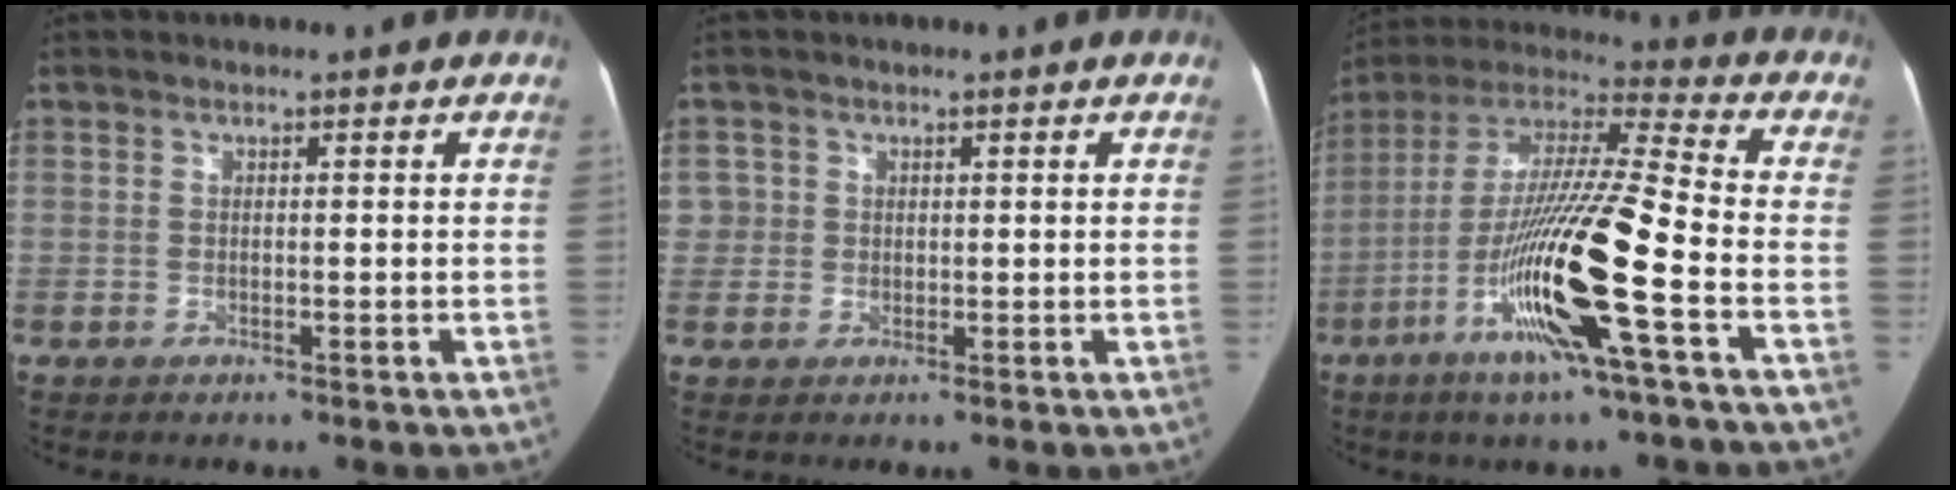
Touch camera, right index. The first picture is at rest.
{"total": 2.7, "force": [0.6, 2.6, -0.2], "torque": [0.025, 0.012, 0.010]}
{"total": 19.5, "force": [-6.8, -0.1, 18.2], "torque": [-0.363, -0.016, -0.132]}